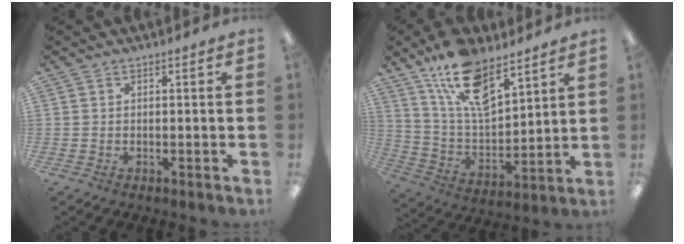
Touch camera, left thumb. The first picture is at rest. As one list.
[{"total": 16.6, "force": [11.3, 7.3, 9.6], "torque": [-0.181, -0.052, 0.206]}]